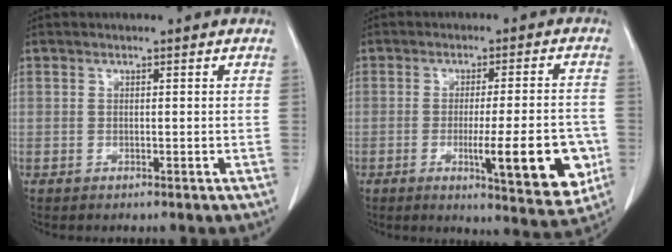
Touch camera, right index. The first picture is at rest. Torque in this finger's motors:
{"motor_torque": [0.55, -0.25, 0.30, 0.09]}